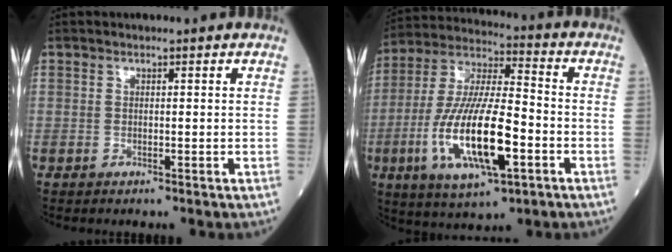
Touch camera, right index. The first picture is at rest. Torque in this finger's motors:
{"motor_torque": [2.14, 0.00, 1.05, 0.21]}